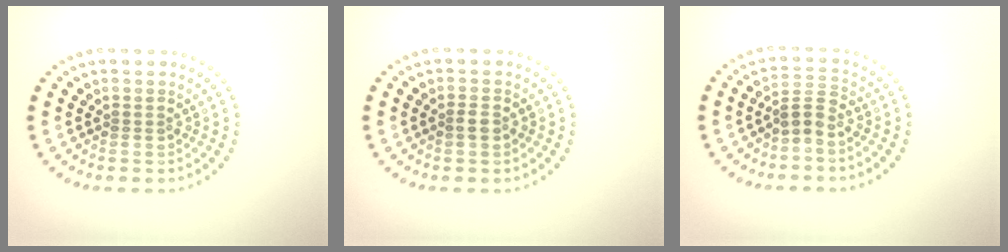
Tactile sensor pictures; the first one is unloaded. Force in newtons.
{"total": 1.1, "press": 1.0, "slide": 0.4}
{"total": 2.2, "press": 1.6, "slide": 1.5}